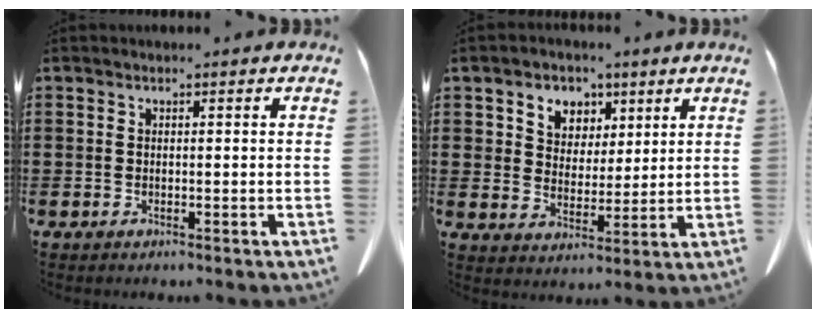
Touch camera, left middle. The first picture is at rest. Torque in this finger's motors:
{"motor_torque": [0.58, 0.61, 0.12, 0.04]}